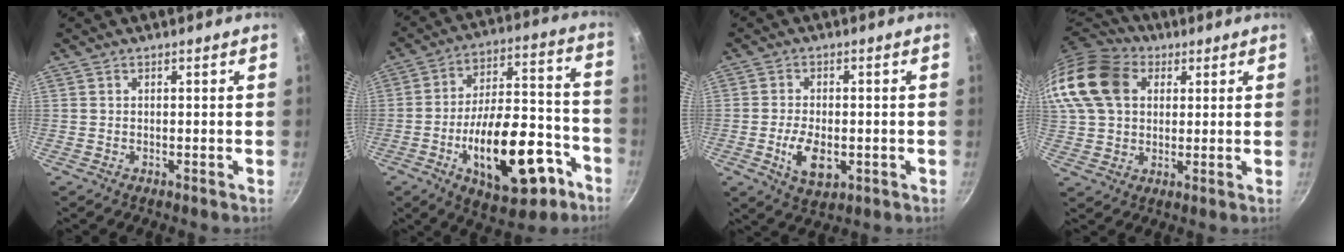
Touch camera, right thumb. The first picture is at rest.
{"total": 23.3, "force": [-9.5, 11.0, 18.2], "torque": [-0.242, 0.069, -0.126]}
{"total": 7.6, "force": [-1.8, 4.3, 6.0], "torque": [-0.102, 0.002, -0.025]}
{"total": 19.7, "force": [5.8, 14.9, 11.6], "torque": [-0.248, 0.026, 0.096]}